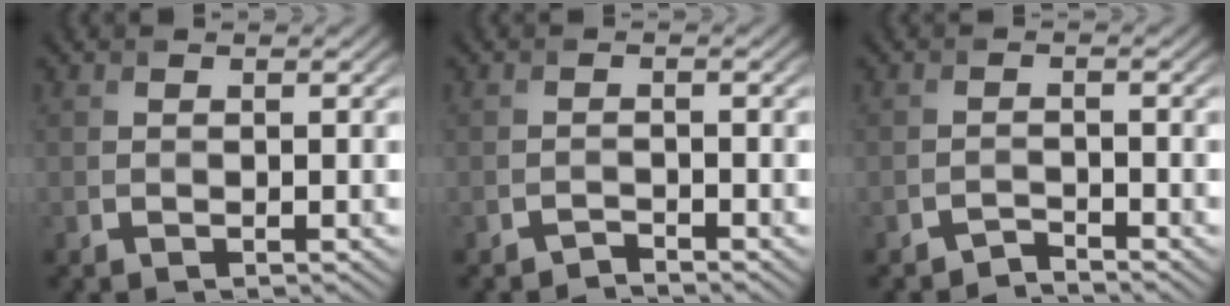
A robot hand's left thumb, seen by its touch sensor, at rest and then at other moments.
{"total": 1.1, "force": [-1.1, 0.1, 0.1], "torque": [-0.001, 0.002, -0.024]}
{"total": 1.5, "force": [-1.5, 0.1, 0.2], "torque": [-0.002, 0.003, -0.035]}